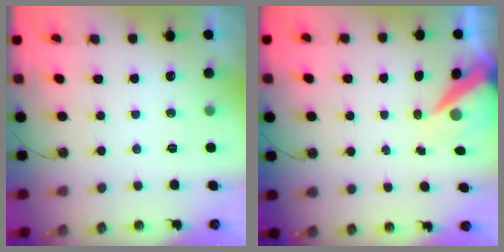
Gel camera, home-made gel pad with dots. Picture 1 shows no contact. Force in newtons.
{"total": 8.4, "press": 8.3, "slide": 1.0}